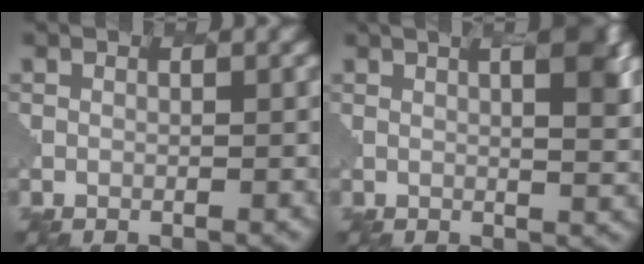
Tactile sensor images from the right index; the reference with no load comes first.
{"total": 4.9, "force": [3.8, 1.6, 2.6], "torque": [-0.003, 0.045, 0.003]}